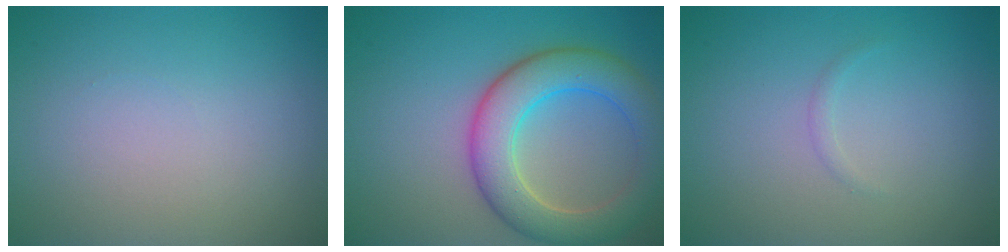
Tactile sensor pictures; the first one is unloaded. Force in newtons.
{"total": 7.0, "press": 7.0, "slide": 0.5}
{"total": 0.5, "press": 0.5, "slide": 0.0}